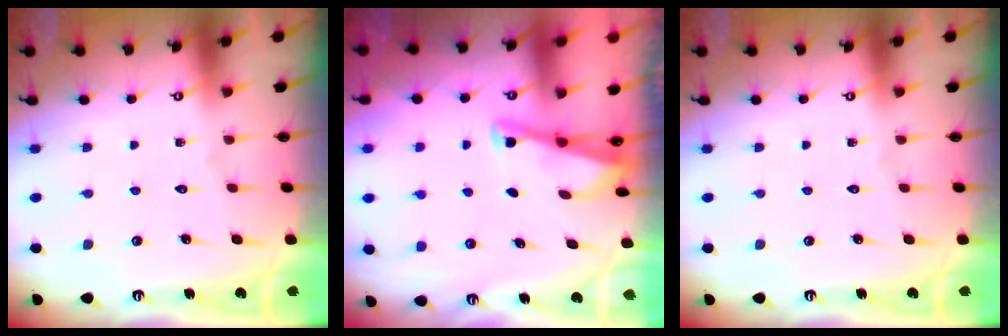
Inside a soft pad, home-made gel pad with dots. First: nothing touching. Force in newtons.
{"total": 2.9, "press": 2.8, "slide": 0.4}
{"total": 0.0}